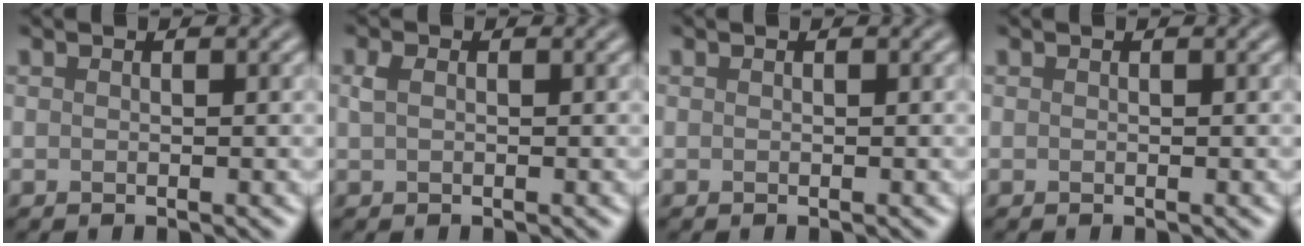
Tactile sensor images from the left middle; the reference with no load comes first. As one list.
[{"total": 1.1, "force": [0.3, 0.7, 0.8], "torque": [-0.020, 0.003, 0.003]}, {"total": 0.0}, {"total": 0.0}]